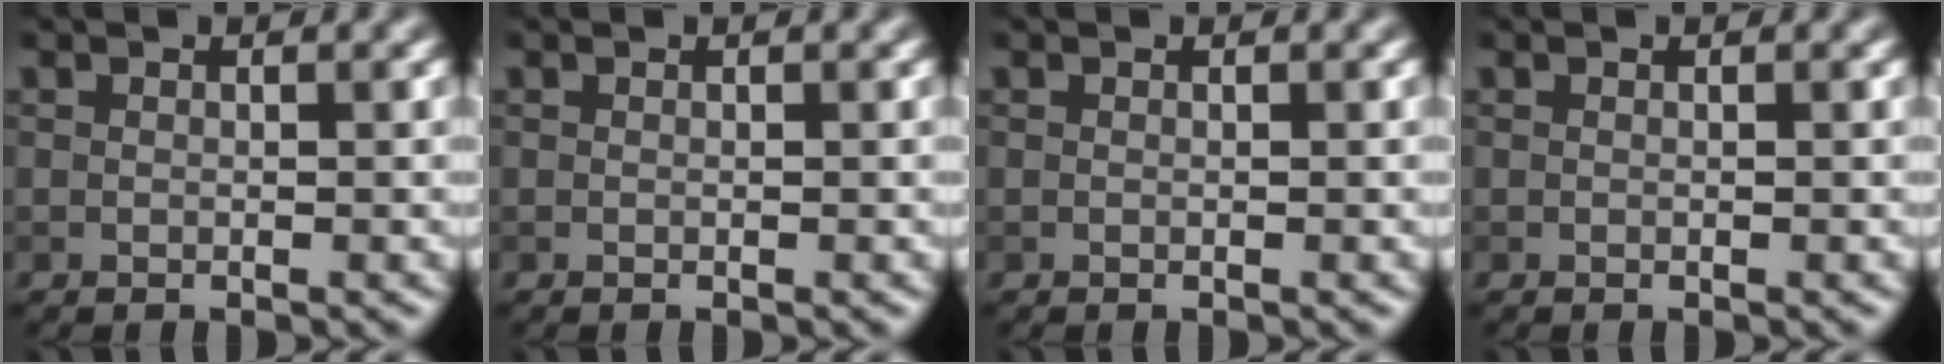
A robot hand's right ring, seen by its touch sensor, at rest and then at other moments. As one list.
[{"total": 0.0}, {"total": 0.0}, {"total": 0.0}]